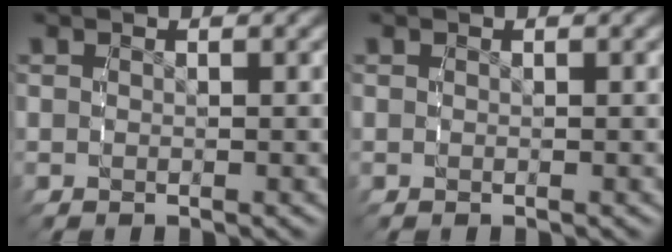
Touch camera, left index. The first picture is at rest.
{"total": 0.0}